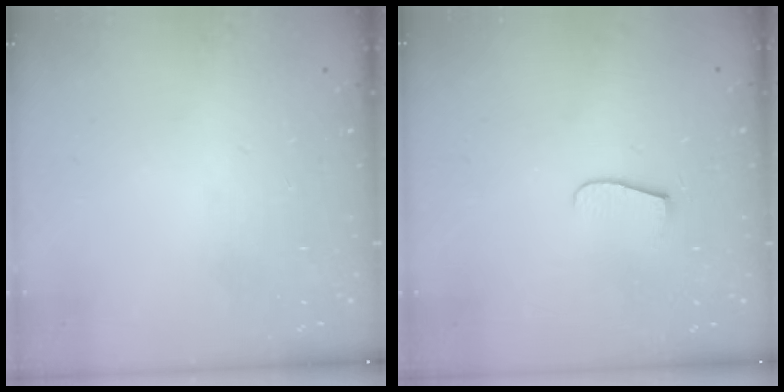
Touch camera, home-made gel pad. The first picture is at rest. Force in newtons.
{"total": 6.2, "press": 6.2, "slide": 0.4}